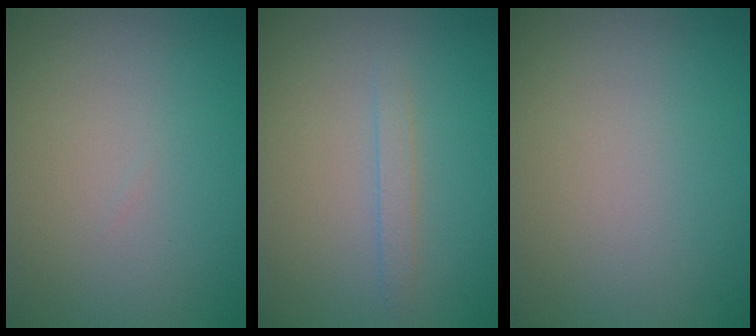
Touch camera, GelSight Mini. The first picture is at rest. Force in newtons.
{"total": 1.1, "press": 1.1, "slide": 0.0}
{"total": 0.0}